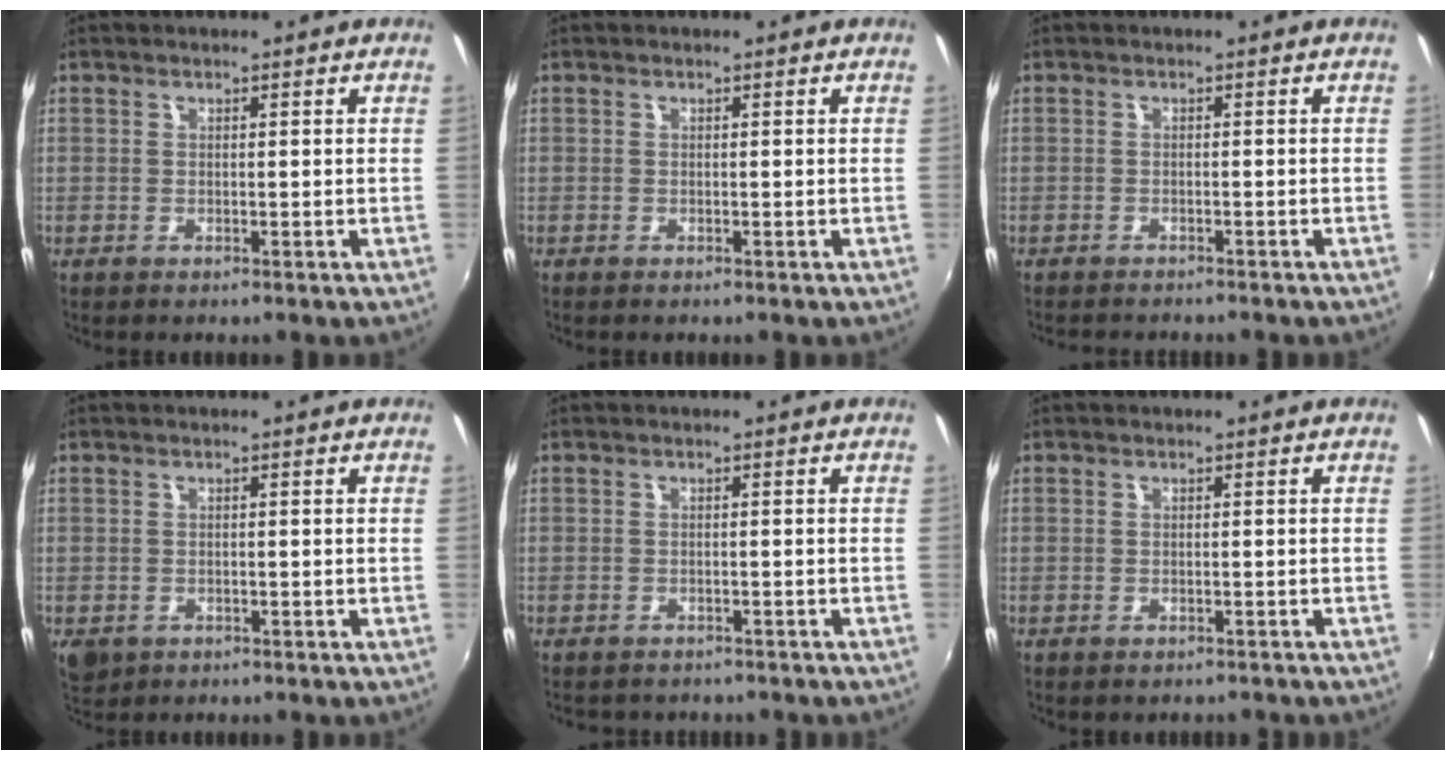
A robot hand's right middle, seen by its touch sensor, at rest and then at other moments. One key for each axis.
{"total": 0.0}
{"total": 3.3, "fx": -3.1, "fy": 0.6, "fz": 0.9, "tx": -0.027, "ty": -0.012, "tz": -0.047}
{"total": 4.0, "fx": -1.6, "fy": 3.1, "fz": 2.1, "tx": -0.044, "ty": -0.011, "tz": -0.020}
{"total": 3.6, "fx": -3.1, "fy": 1.6, "fz": 1.0, "tx": -0.022, "ty": -0.012, "tz": -0.039}
{"total": 1.6, "fx": -1.3, "fy": 0.8, "fz": 0.5, "tx": -0.011, "ty": -0.007, "tz": -0.015}